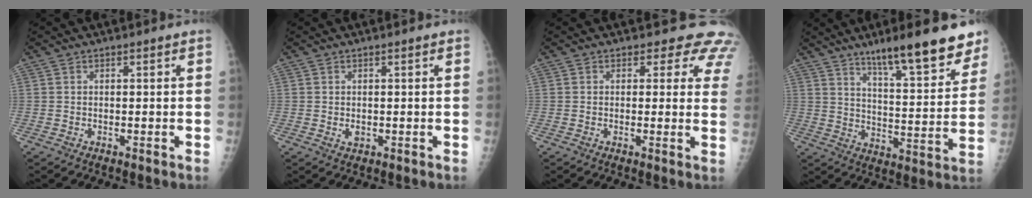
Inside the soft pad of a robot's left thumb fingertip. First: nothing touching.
{"total": 1.2, "force": [0.0, 0.8, 0.8], "torque": [-0.010, -0.002, 0.003]}
{"total": 7.5, "force": [6.0, 4.1, 2.0], "torque": [0.024, -0.022, 0.040]}
{"total": 17.6, "force": [12.4, 3.6, 12.0], "torque": [-0.137, -0.068, 0.192]}